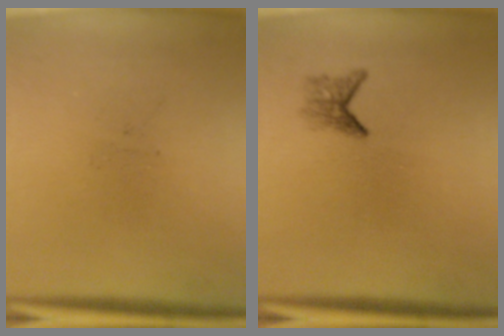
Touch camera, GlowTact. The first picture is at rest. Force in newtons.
{"total": 1.6}